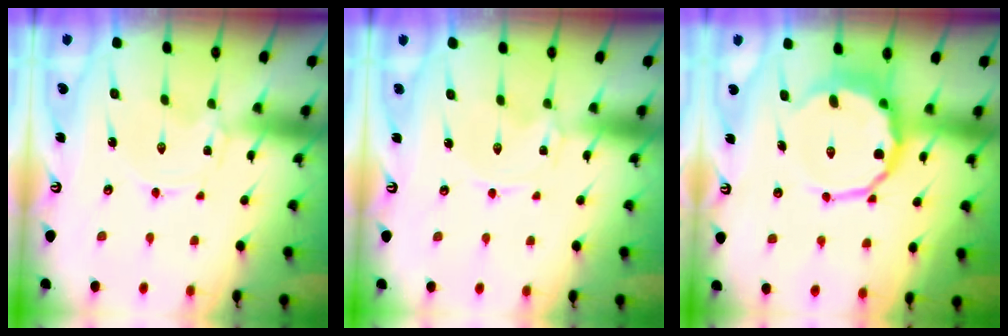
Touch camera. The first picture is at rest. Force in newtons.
{"total": 0.0}
{"total": 11.8, "press": 11.3, "slide": 3.4}